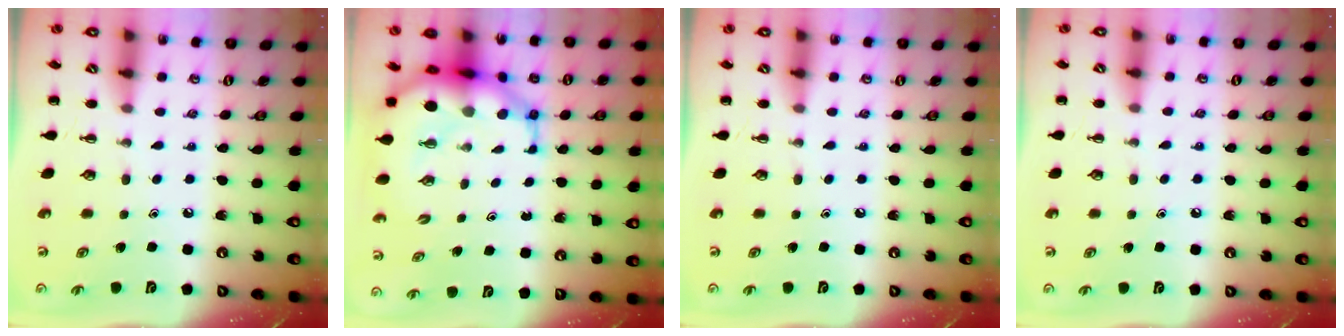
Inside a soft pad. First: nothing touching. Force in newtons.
{"total": 10.9, "press": 10.5, "slide": 3.0}
{"total": 0.0}
{"total": 6.3, "press": 6.0, "slide": 1.8}